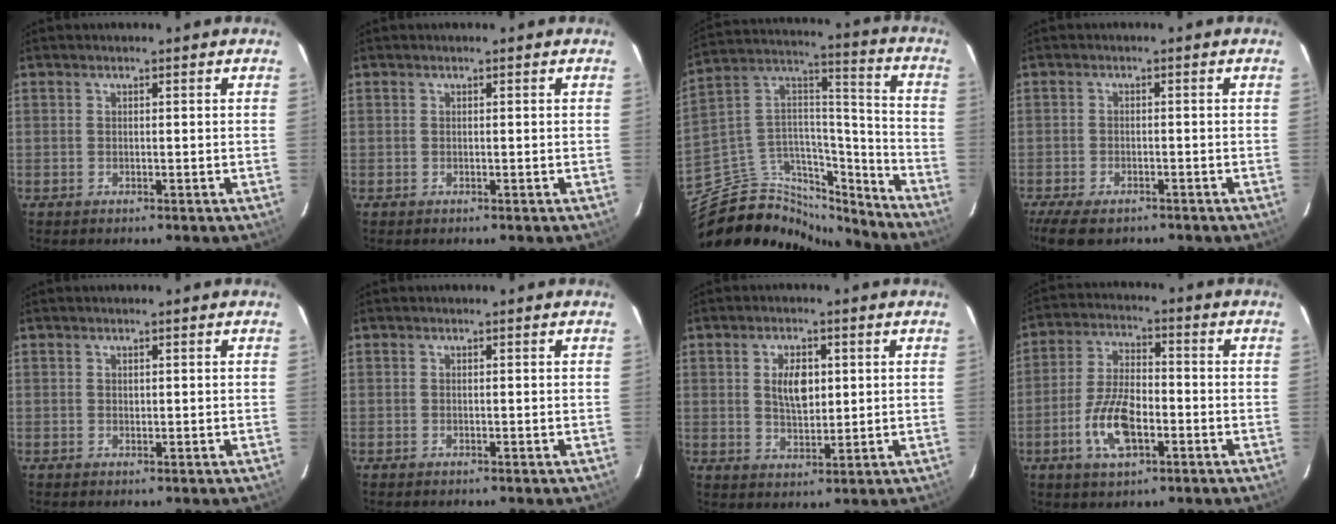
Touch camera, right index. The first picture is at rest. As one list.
[{"total": 0.0}, {"total": 21.9, "force": [-18.5, 8.9, 7.6], "torque": [-0.154, 0.068, -0.300]}, {"total": 8.0, "force": [-6.0, 3.4, 4.1], "torque": [-0.105, -0.025, -0.106]}, {"total": 0.0}, {"total": 0.0}, {"total": 6.0, "force": [1.3, 3.2, 4.9], "torque": [-0.085, 0.004, 0.027]}, {"total": 10.5, "force": [-4.0, 4.7, 8.5], "torque": [-0.175, 0.001, -0.071]}]